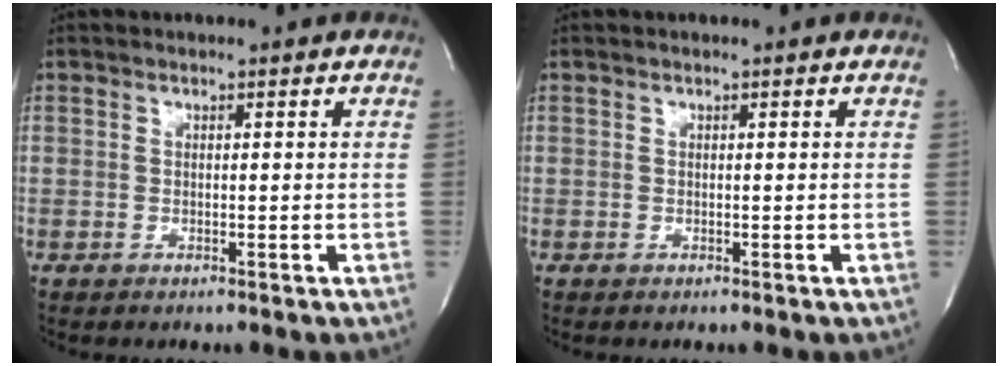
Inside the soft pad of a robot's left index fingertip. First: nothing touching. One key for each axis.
{"total": 0.0}